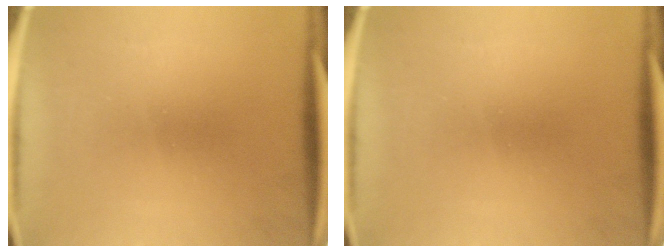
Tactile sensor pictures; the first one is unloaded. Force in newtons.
{"total": 0.0}